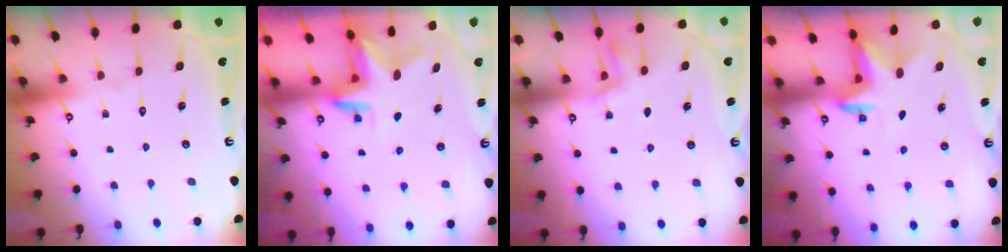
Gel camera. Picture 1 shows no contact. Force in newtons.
{"total": 2.9, "press": 2.9, "slide": 0.2}
{"total": 4.5, "press": 4.1, "slide": 2.0}
{"total": 3.0, "press": 2.9, "slide": 0.7}